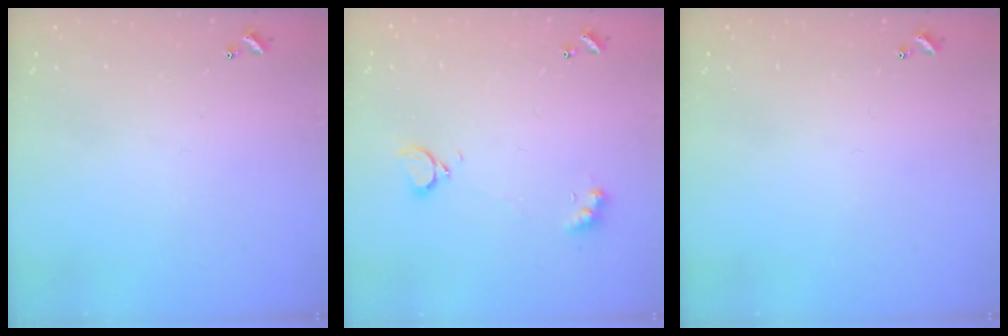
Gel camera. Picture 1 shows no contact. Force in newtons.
{"total": 2.5, "press": 2.4, "slide": 0.7}
{"total": 0.0}